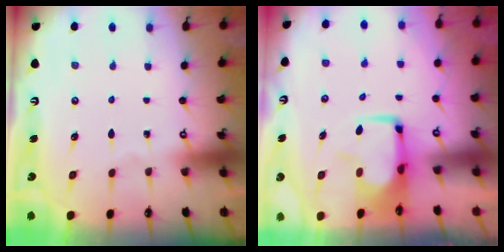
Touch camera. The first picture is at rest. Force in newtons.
{"total": 0.9, "press": 0.1, "slide": 0.9}